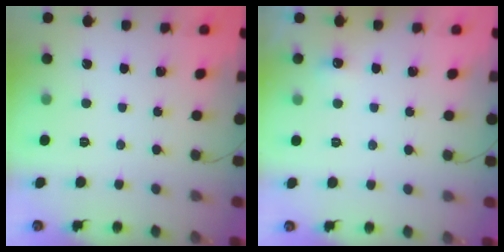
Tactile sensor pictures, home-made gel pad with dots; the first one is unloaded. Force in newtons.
{"total": 4.8, "press": 4.7, "slide": 1.1}